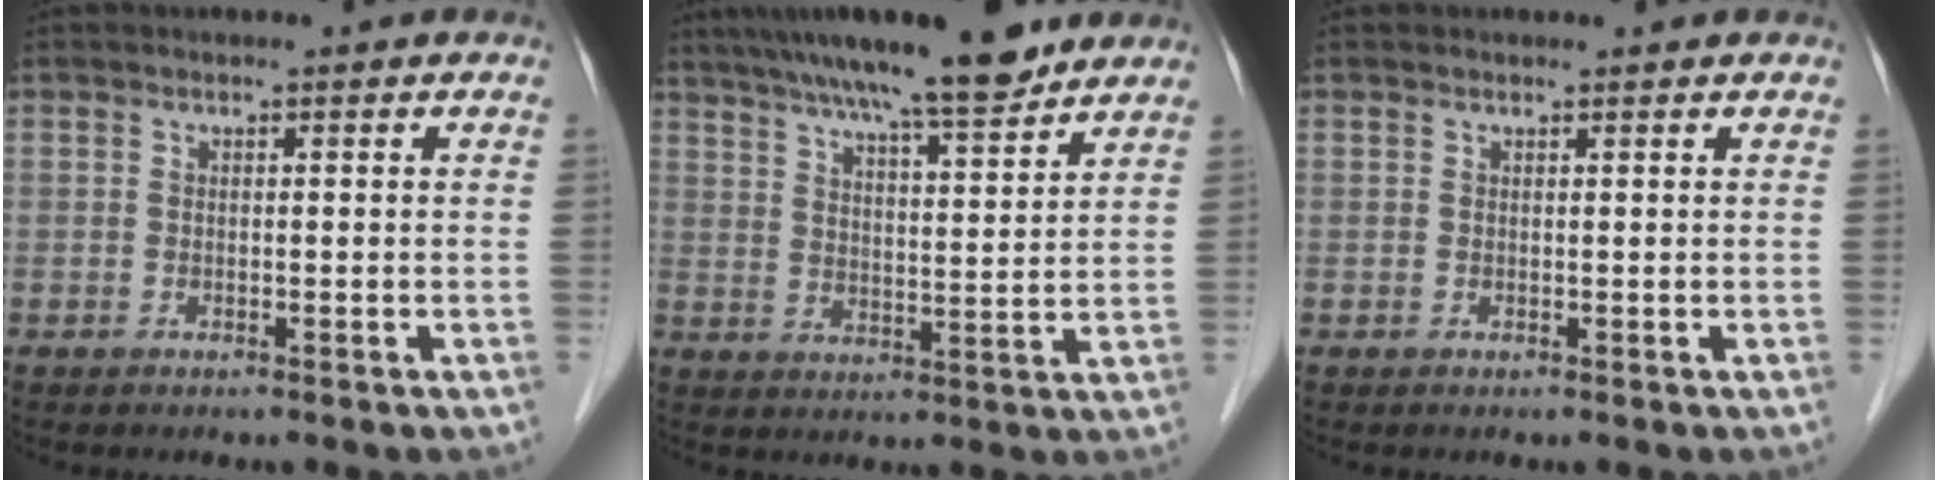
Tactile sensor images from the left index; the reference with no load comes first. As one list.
[{"total": 14.8, "force": [12.1, 1.2, 8.5], "torque": [-0.134, 0.019, 0.188]}, {"total": 0.6, "force": [0.6, 0.0, 0.0], "torque": [-0.005, 0.005, 0.011]}]